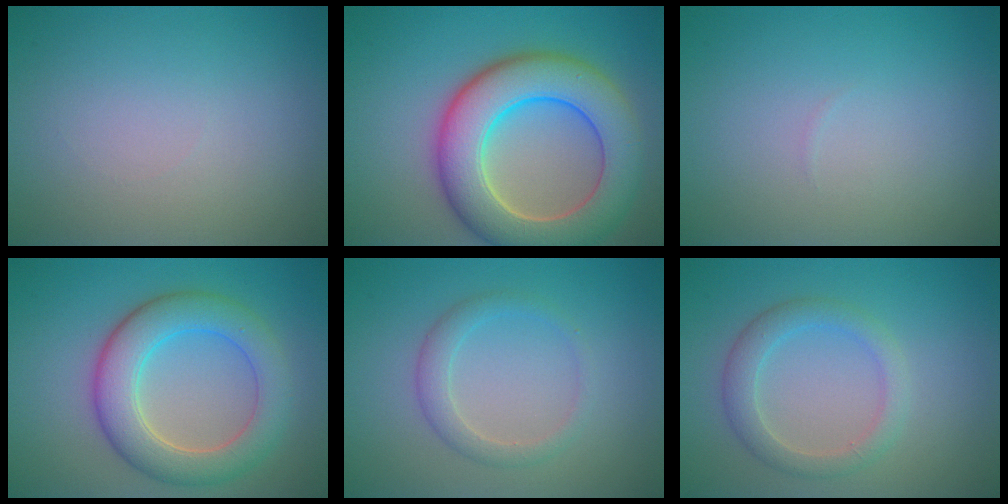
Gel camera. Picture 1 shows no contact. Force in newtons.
{"total": 10.0, "press": 10.0, "slide": 0.8}
{"total": 0.0}
{"total": 6.4, "press": 6.4, "slide": 0.3}
{"total": 2.2, "press": 2.2, "slide": 0.1}
{"total": 2.9, "press": 2.9, "slide": 0.1}